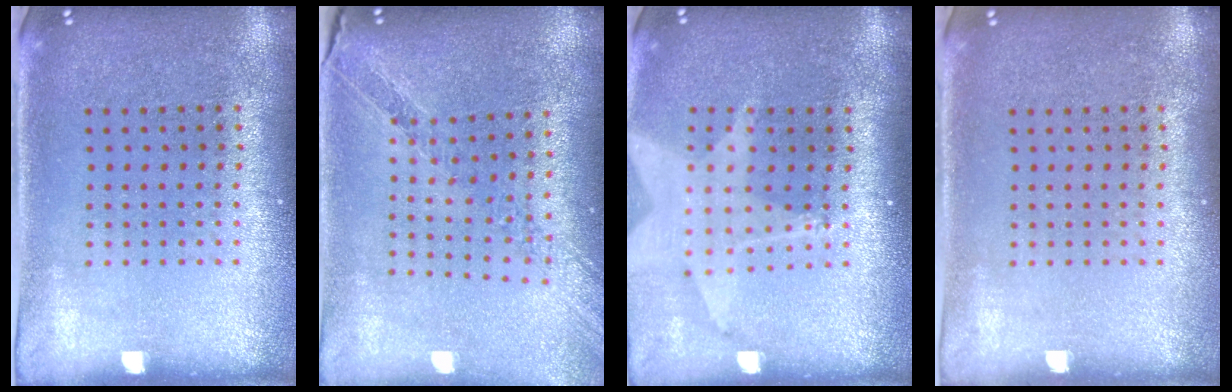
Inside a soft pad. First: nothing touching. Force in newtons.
{"total": 1.1, "press": 1.1, "slide": 0.1}
{"total": 2.0, "press": 1.5, "slide": 1.2}
{"total": 0.0}